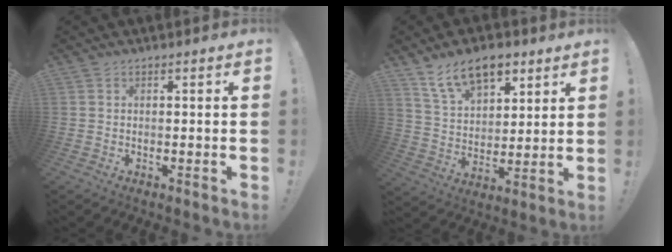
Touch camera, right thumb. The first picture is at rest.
{"total": 13.9, "force": [9.0, 7.7, 7.2], "torque": [-0.117, -0.042, 0.170]}